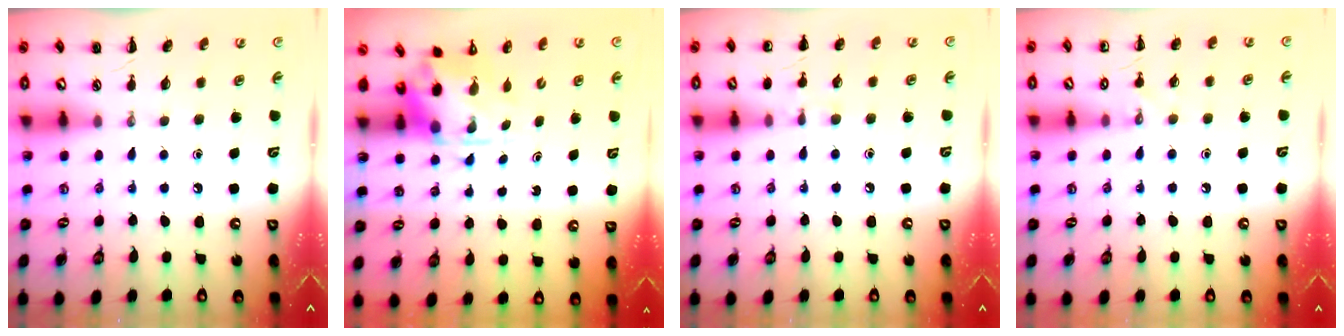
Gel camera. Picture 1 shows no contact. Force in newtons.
{"total": 3.9, "press": 3.8, "slide": 0.9}
{"total": 5.9, "press": 5.6, "slide": 1.7}
{"total": 7.5, "press": 7.3, "slide": 1.8}